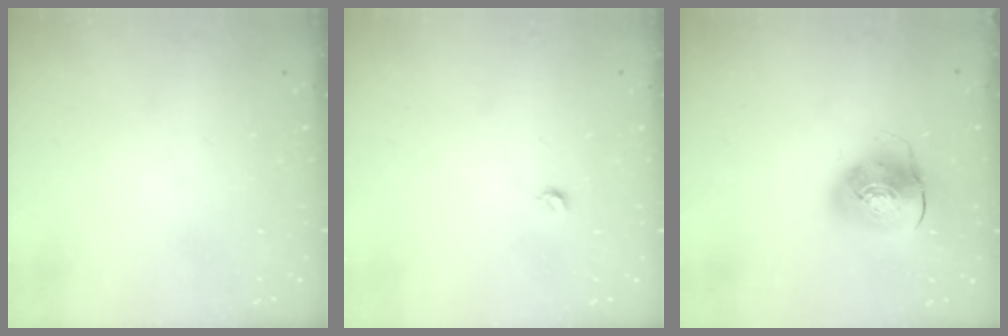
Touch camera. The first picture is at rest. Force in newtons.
{"total": 3.2, "press": 3.2, "slide": 0.3}
{"total": 10.4, "press": 10.2, "slide": 1.7}